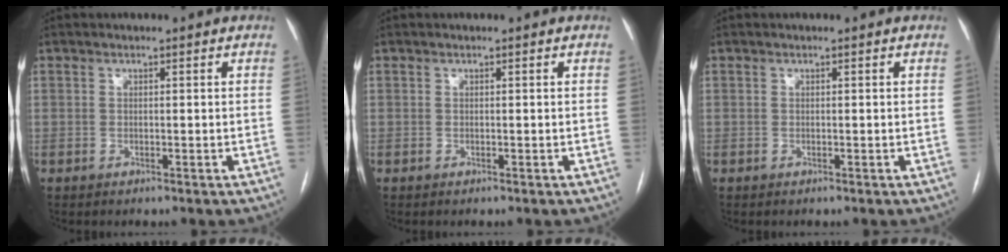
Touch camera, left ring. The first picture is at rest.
{"total": 0.0}
{"total": 0.0}